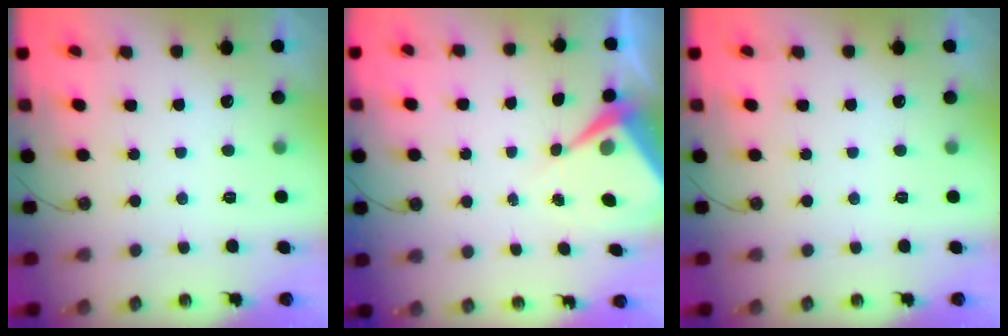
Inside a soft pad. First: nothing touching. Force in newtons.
{"total": 6.6, "press": 6.5, "slide": 0.7}
{"total": 0.0}